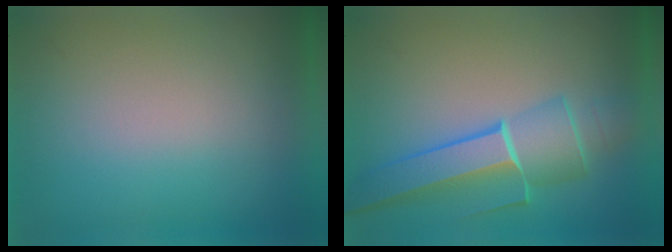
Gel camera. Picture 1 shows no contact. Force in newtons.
{"total": 5.4}